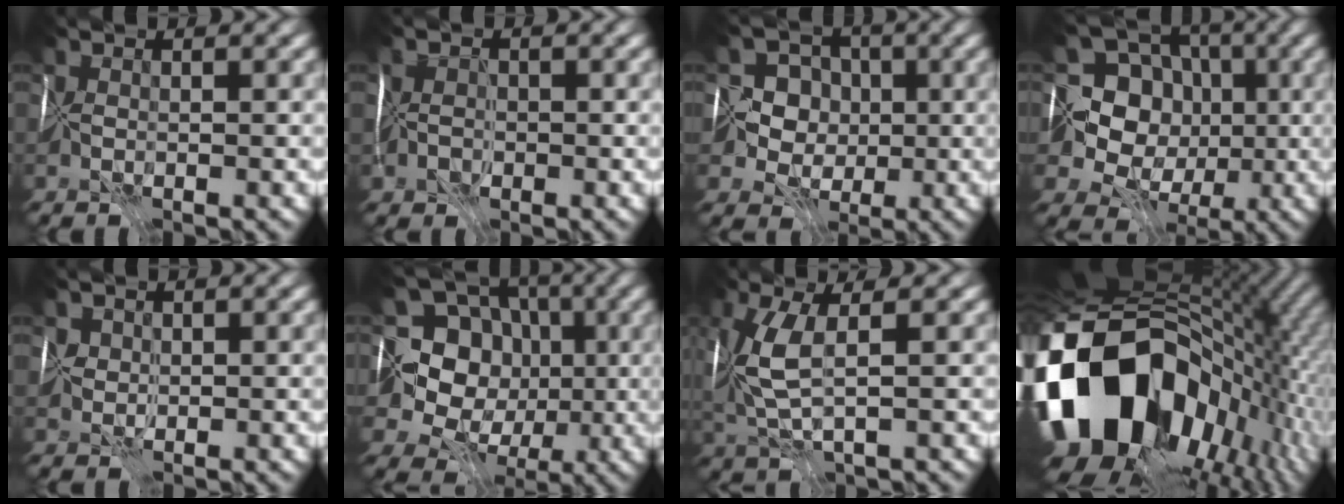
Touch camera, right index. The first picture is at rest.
{"total": 1.8, "force": [-0.3, 1.7, 0.7], "torque": [-0.007, 0.002, -0.008]}
{"total": 6.2, "force": [0.2, 5.9, 2.1], "torque": [-0.014, 0.025, -0.028]}
{"total": 10.1, "force": [0.4, 9.2, 4.0], "torque": [-0.070, 0.018, -0.020]}
{"total": 1.2, "force": [0.6, 1.0, -0.3], "torque": [0.016, 0.008, 0.010]}
{"total": 11.7, "force": [0.8, 10.7, 4.7], "torque": [-0.099, 0.029, -0.009]}
{"total": 4.6, "force": [1.2, 1.5, 4.2], "torque": [-0.120, 0.005, 0.029]}
{"total": 19.4, "force": [-3.2, 14.3, 12.6], "torque": [-0.262, -0.017, -0.046]}